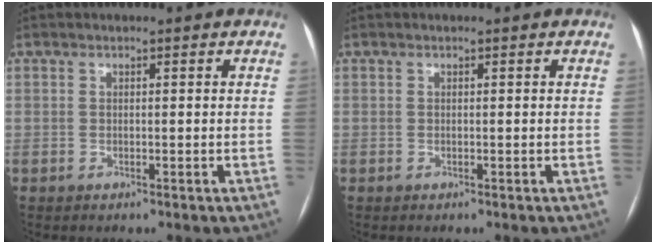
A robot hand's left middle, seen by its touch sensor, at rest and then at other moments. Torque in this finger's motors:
{"motor_torque": [0.00, 0.01, 0.00, 0.00]}